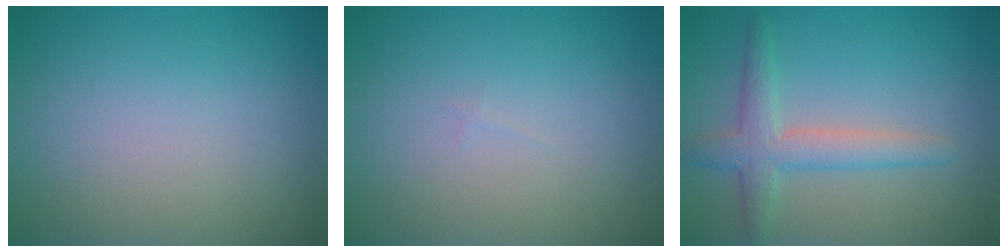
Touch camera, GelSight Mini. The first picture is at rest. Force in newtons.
{"total": 0.0}
{"total": 3.4, "press": 3.4, "slide": 0.1}